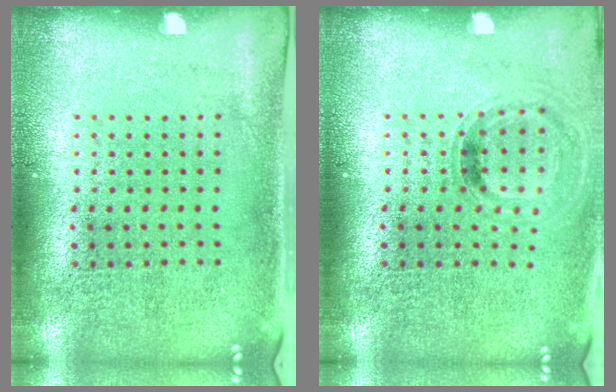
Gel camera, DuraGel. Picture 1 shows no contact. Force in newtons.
{"total": 0.9, "press": 0.9, "slide": 0.1}